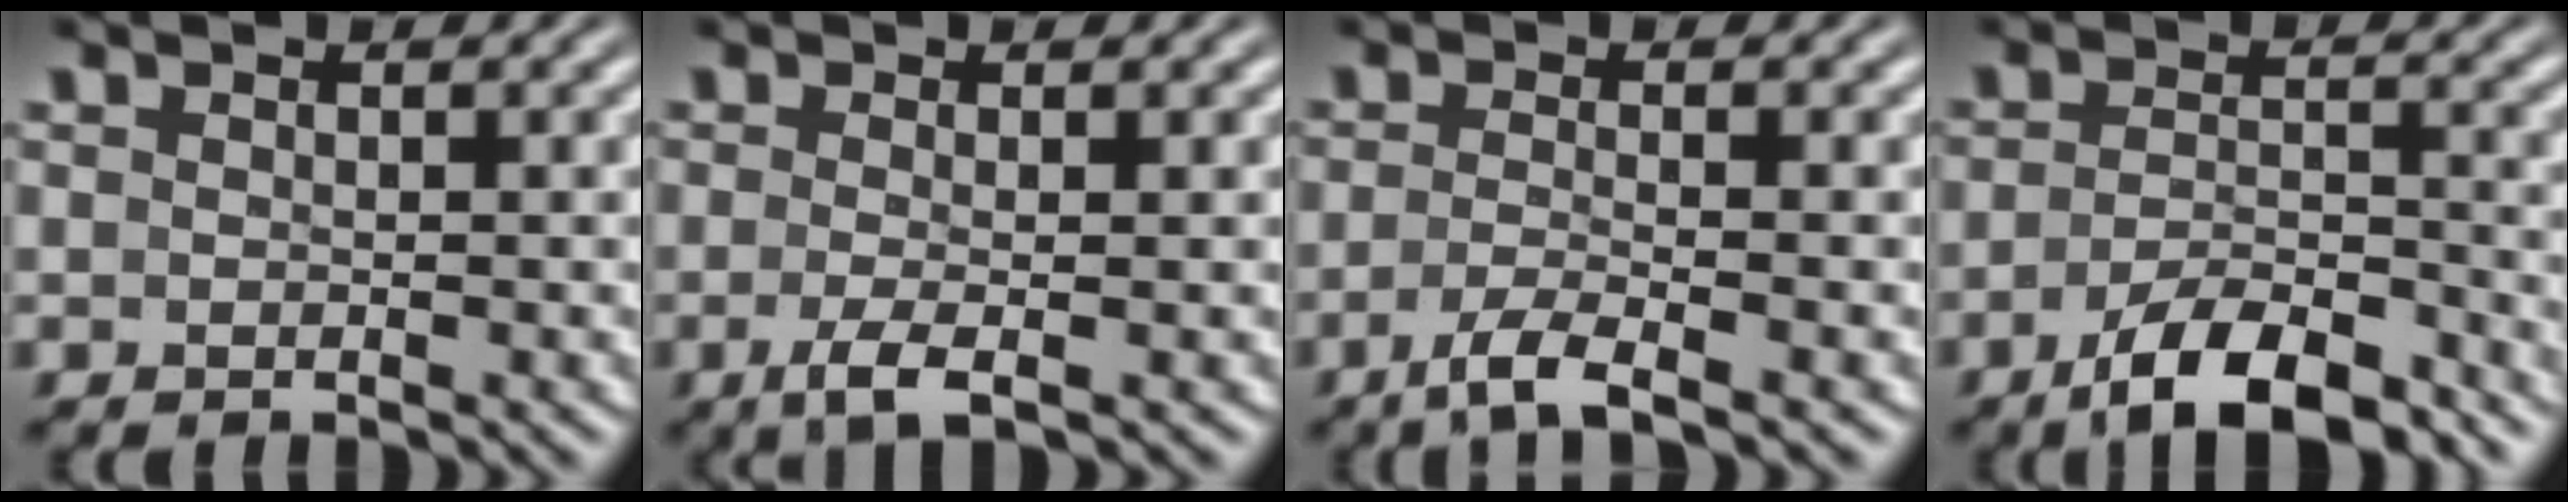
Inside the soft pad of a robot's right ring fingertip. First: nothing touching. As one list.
[{"total": 2.4, "force": [-1.3, 0.2, 2.0], "torque": [-0.049, -0.018, -0.013]}, {"total": 3.4, "force": [-2.4, 0.1, 2.3], "torque": [-0.048, -0.017, -0.032]}, {"total": 6.9, "force": [-5.5, 2.0, 3.7], "torque": [-0.053, -0.018, -0.080]}]